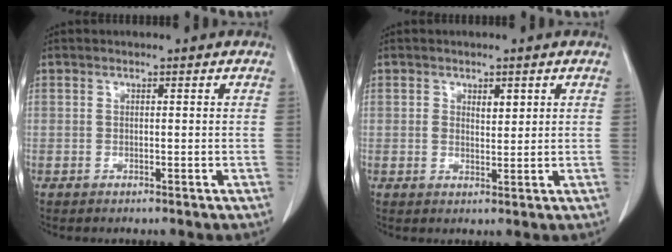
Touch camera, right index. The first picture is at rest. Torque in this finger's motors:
{"motor_torque": [0.07, 0.05, 0.03, 0.00]}